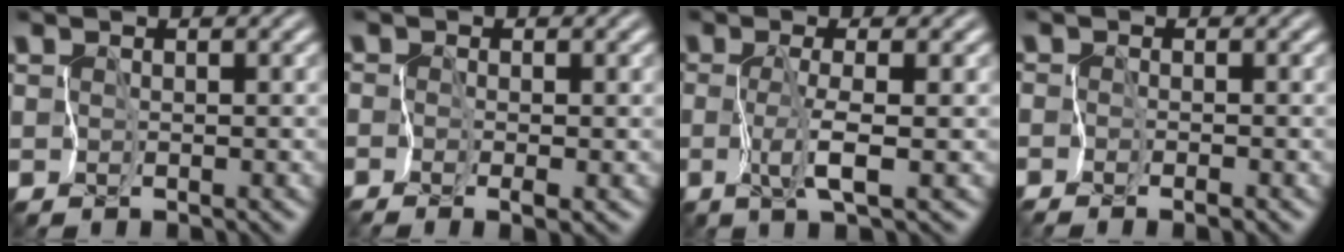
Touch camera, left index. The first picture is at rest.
{"total": 1.0, "force": [-0.7, 0.1, 0.7], "torque": [-0.017, -0.007, -0.015]}
{"total": 2.1, "force": [-0.4, -0.4, 2.0], "torque": [-0.050, -0.005, -0.008]}
{"total": 1.0, "force": [-1.0, -0.1, 0.1], "torque": [-0.007, -0.004, -0.022]}